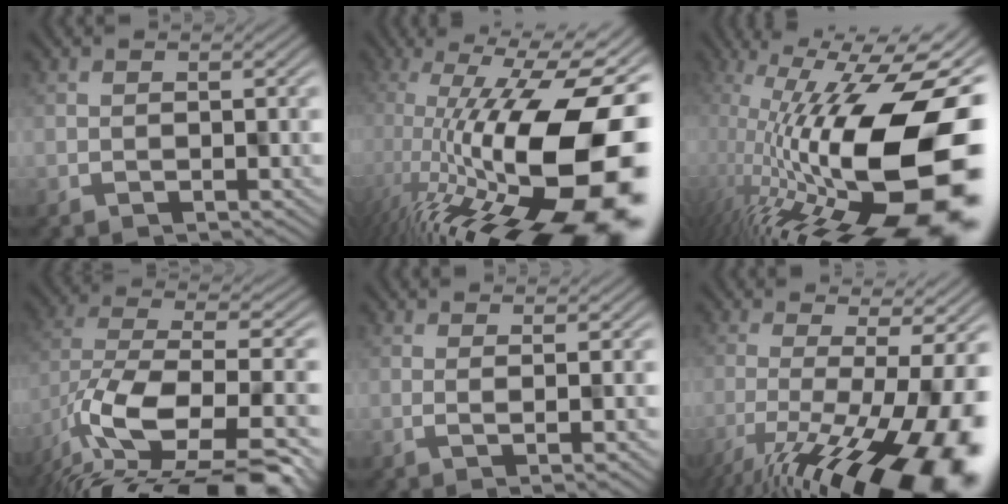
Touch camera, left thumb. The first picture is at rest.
{"total": 19.4, "force": [-1.7, 7.0, 18.0], "torque": [-0.259, -0.001, -0.039]}
{"total": 20.2, "force": [-0.2, 8.3, 18.4], "torque": [-0.279, -0.020, -0.009]}
{"total": 14.3, "force": [-5.8, 7.6, 10.6], "torque": [-0.241, -0.029, -0.077]}
{"total": 2.8, "force": [0.5, 0.5, 2.7], "torque": [-0.028, 0.005, 0.004]}
{"total": 16.7, "force": [-8.3, 4.4, 13.9], "torque": [-0.223, -0.034, -0.121]}